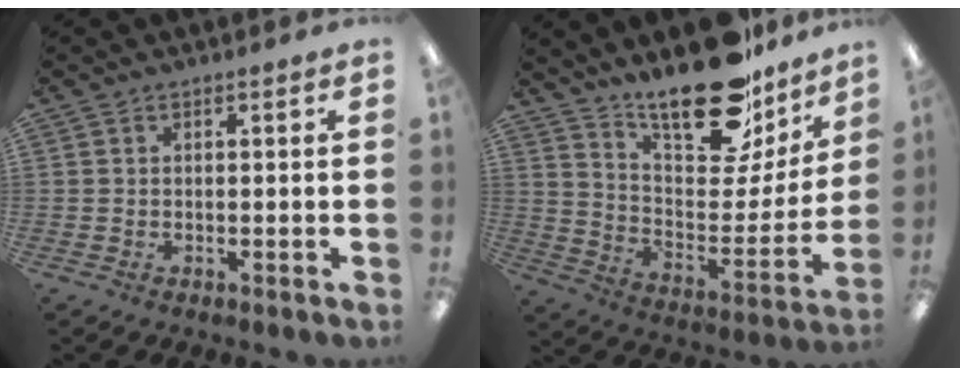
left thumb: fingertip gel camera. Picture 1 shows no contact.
{"total": 23.3, "force": [18.9, 8.2, 10.9], "torque": [-0.158, -0.134, 0.320]}